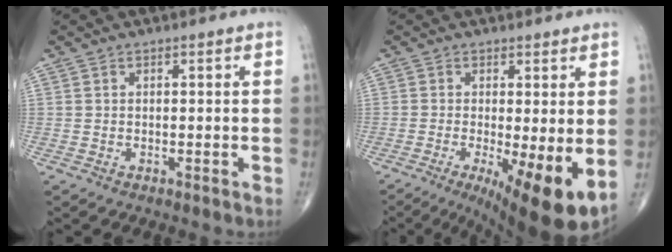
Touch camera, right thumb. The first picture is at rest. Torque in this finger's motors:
{"motor_torque": [0.07, 0.82, 0.17, -0.18, 0.07]}